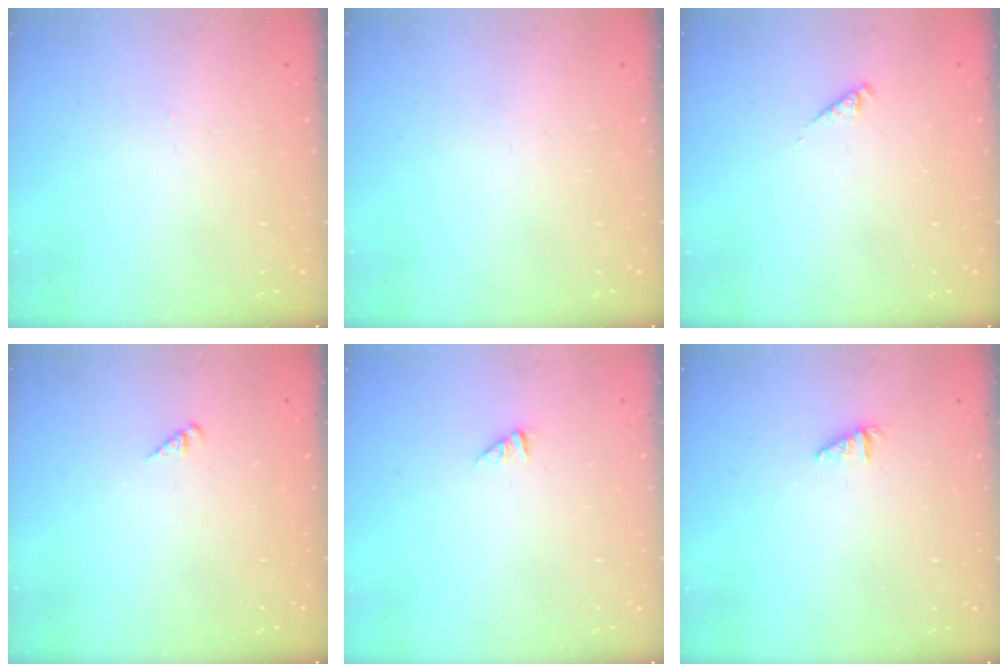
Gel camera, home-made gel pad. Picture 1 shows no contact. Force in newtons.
{"total": 0.0}
{"total": 2.4, "press": 2.4, "slide": 0.4}
{"total": 1.3, "press": 1.3, "slide": 0.3}
{"total": 0.0}
{"total": 1.2, "press": 1.2, "slide": 0.2}